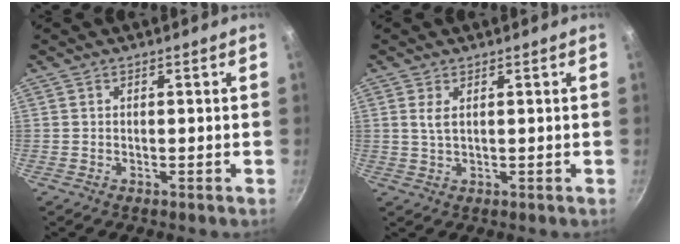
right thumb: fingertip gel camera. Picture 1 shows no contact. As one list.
[{"total": 2.2, "force": [0.7, 0.9, 1.8], "torque": [-0.037, -0.005, 0.016]}]